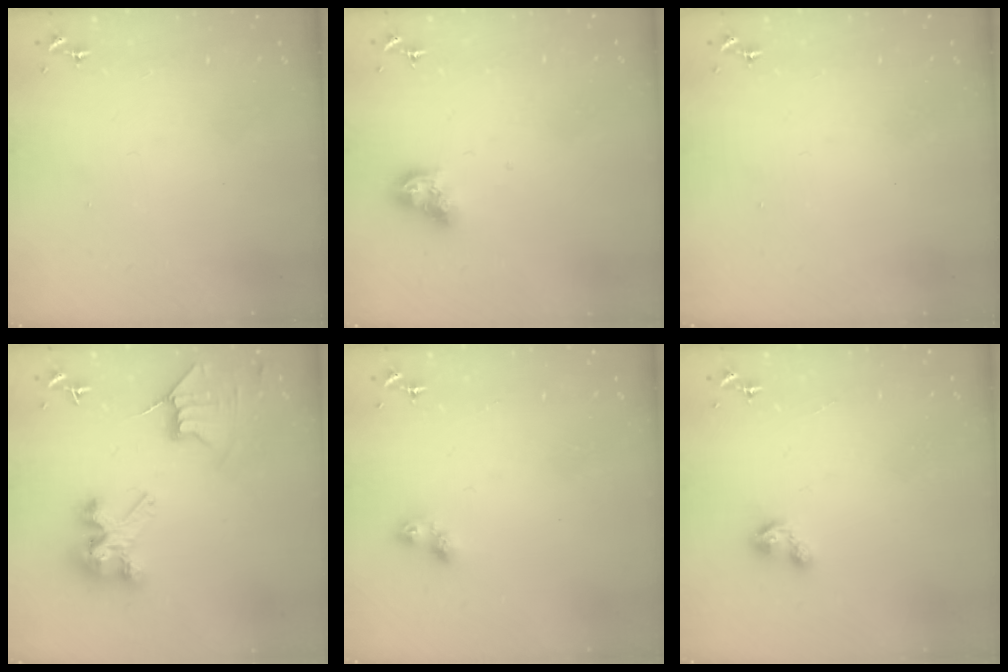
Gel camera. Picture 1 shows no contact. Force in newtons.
{"total": 7.7, "press": 7.7, "slide": 0.9}
{"total": 0.0}
{"total": 8.9, "press": 8.9, "slide": 0.6}
{"total": 5.4, "press": 5.4, "slide": 0.5}
{"total": 3.9, "press": 3.9, "slide": 0.5}